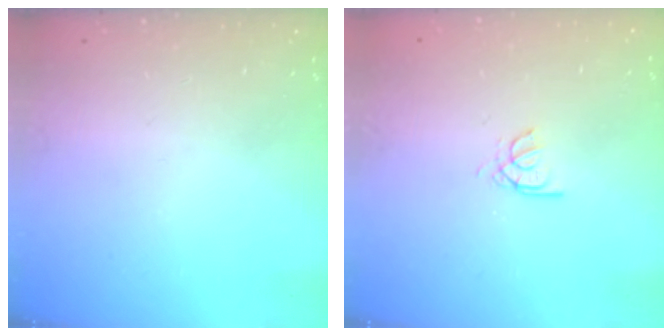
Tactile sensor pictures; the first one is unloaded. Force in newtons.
{"total": 2.6, "press": 2.6, "slide": 0.3}